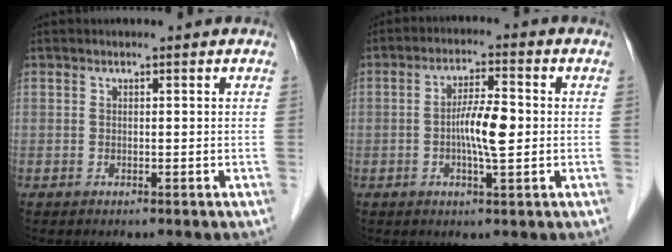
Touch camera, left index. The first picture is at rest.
{"total": 6.0, "force": [-0.6, 1.0, 5.9], "torque": [-0.113, 0.001, -0.015]}